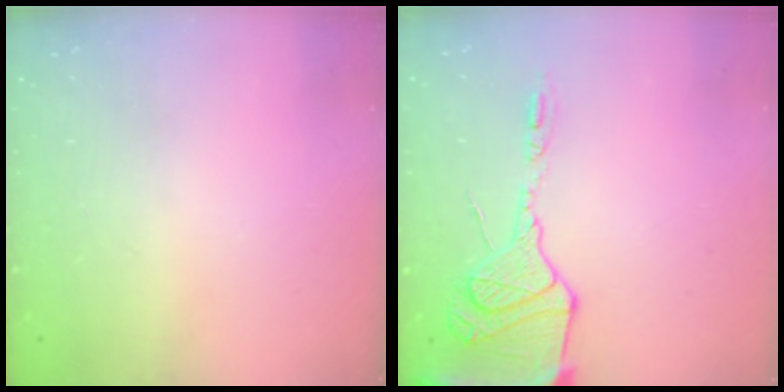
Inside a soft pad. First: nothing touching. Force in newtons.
{"total": 14.8, "press": 14.7, "slide": 1.6}